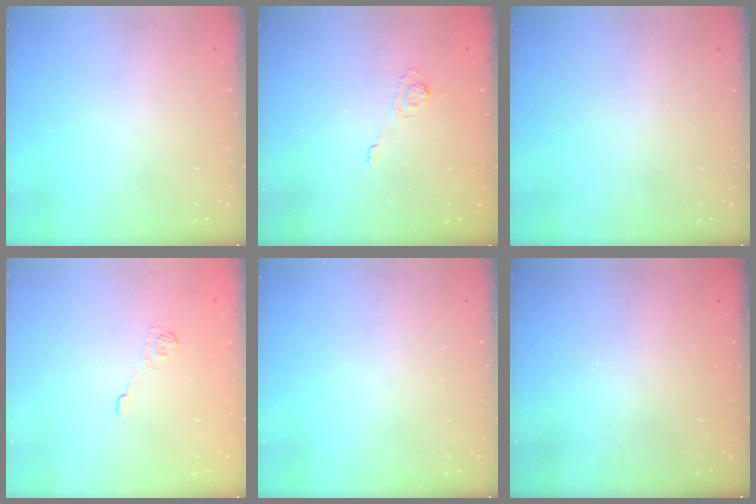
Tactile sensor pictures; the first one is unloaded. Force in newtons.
{"total": 2.4, "press": 1.9, "slide": 1.4}
{"total": 0.0}
{"total": 3.7, "press": 3.4, "slide": 1.4}
{"total": 0.0}
{"total": 2.4, "press": 2.3, "slide": 0.7}